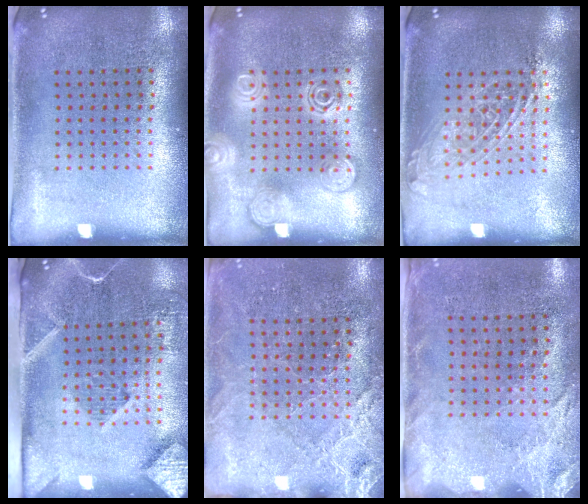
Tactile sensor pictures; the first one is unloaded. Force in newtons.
{"total": 2.8, "press": 2.8, "slide": 0.4}
{"total": 1.6, "press": 1.3, "slide": 0.8}
{"total": 2.9, "press": 2.2, "slide": 2.0}
{"total": 2.8, "press": 2.8, "slide": 0.2}
{"total": 2.6, "press": 2.0, "slide": 1.5}